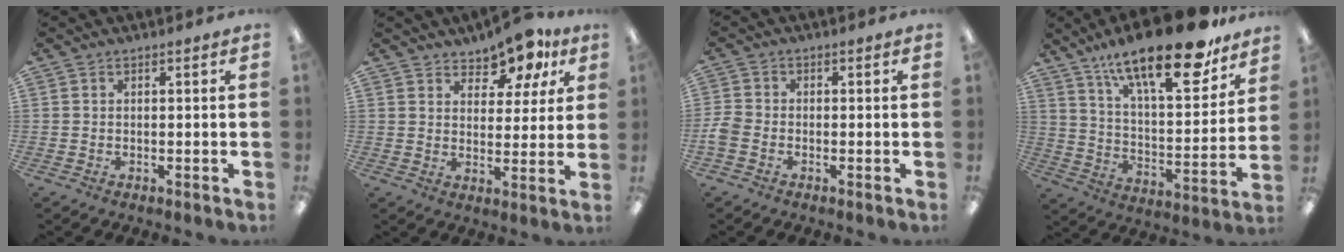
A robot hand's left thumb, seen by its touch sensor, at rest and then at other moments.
{"total": 9.5, "force": [7.9, 4.1, 3.4], "torque": [-0.041, -0.057, 0.141]}
{"total": 3.0, "force": [-1.5, 2.0, 1.5], "torque": [-0.029, 0.004, -0.026]}
{"total": 22.7, "force": [16.8, 5.9, 14.2], "torque": [-0.216, -0.114, 0.273]}